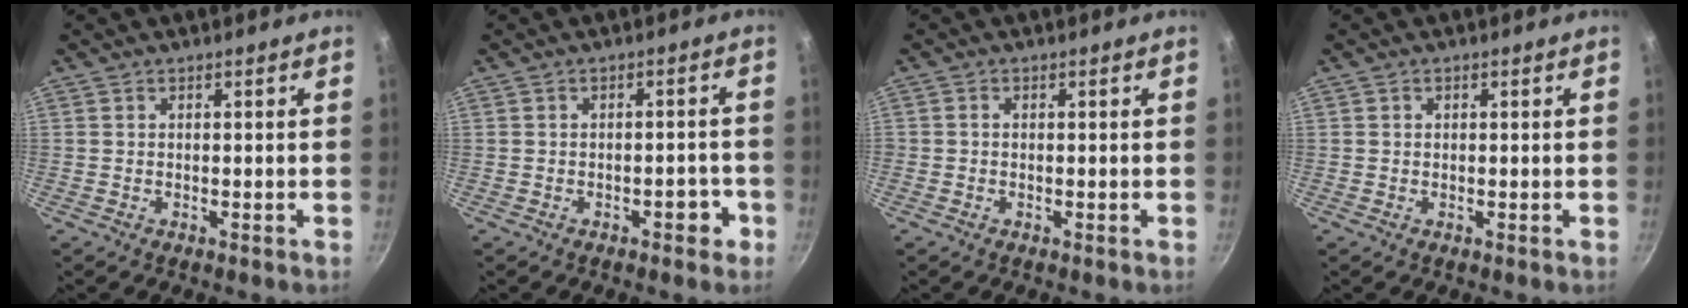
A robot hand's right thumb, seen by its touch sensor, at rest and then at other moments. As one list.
[{"total": 3.4, "force": [-1.7, 1.9, 2.3], "torque": [-0.012, 0.023, -0.018]}, {"total": 0.5, "force": [-0.1, 0.4, 0.3], "torque": [-0.004, 0.003, -0.002]}, {"total": 0.6, "force": [0.1, 0.5, 0.2], "torque": [-0.001, 0.003, 0.002]}]